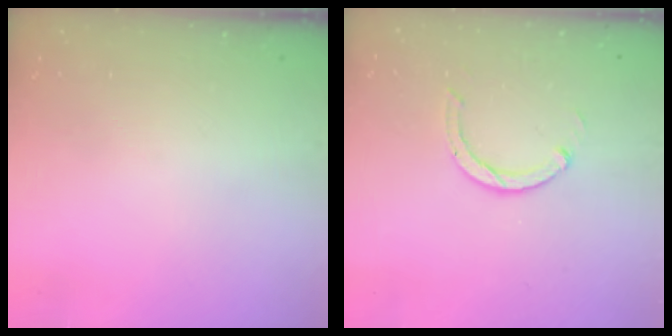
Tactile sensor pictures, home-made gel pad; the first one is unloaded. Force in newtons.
{"total": 3.0, "press": 3.0, "slide": 0.3}